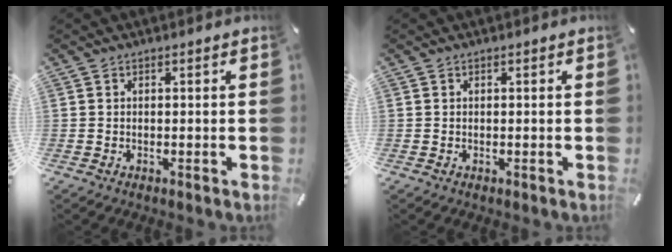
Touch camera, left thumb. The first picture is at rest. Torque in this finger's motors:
{"motor_torque": [0.00, 0.00, -0.06, -0.02, 0.00]}